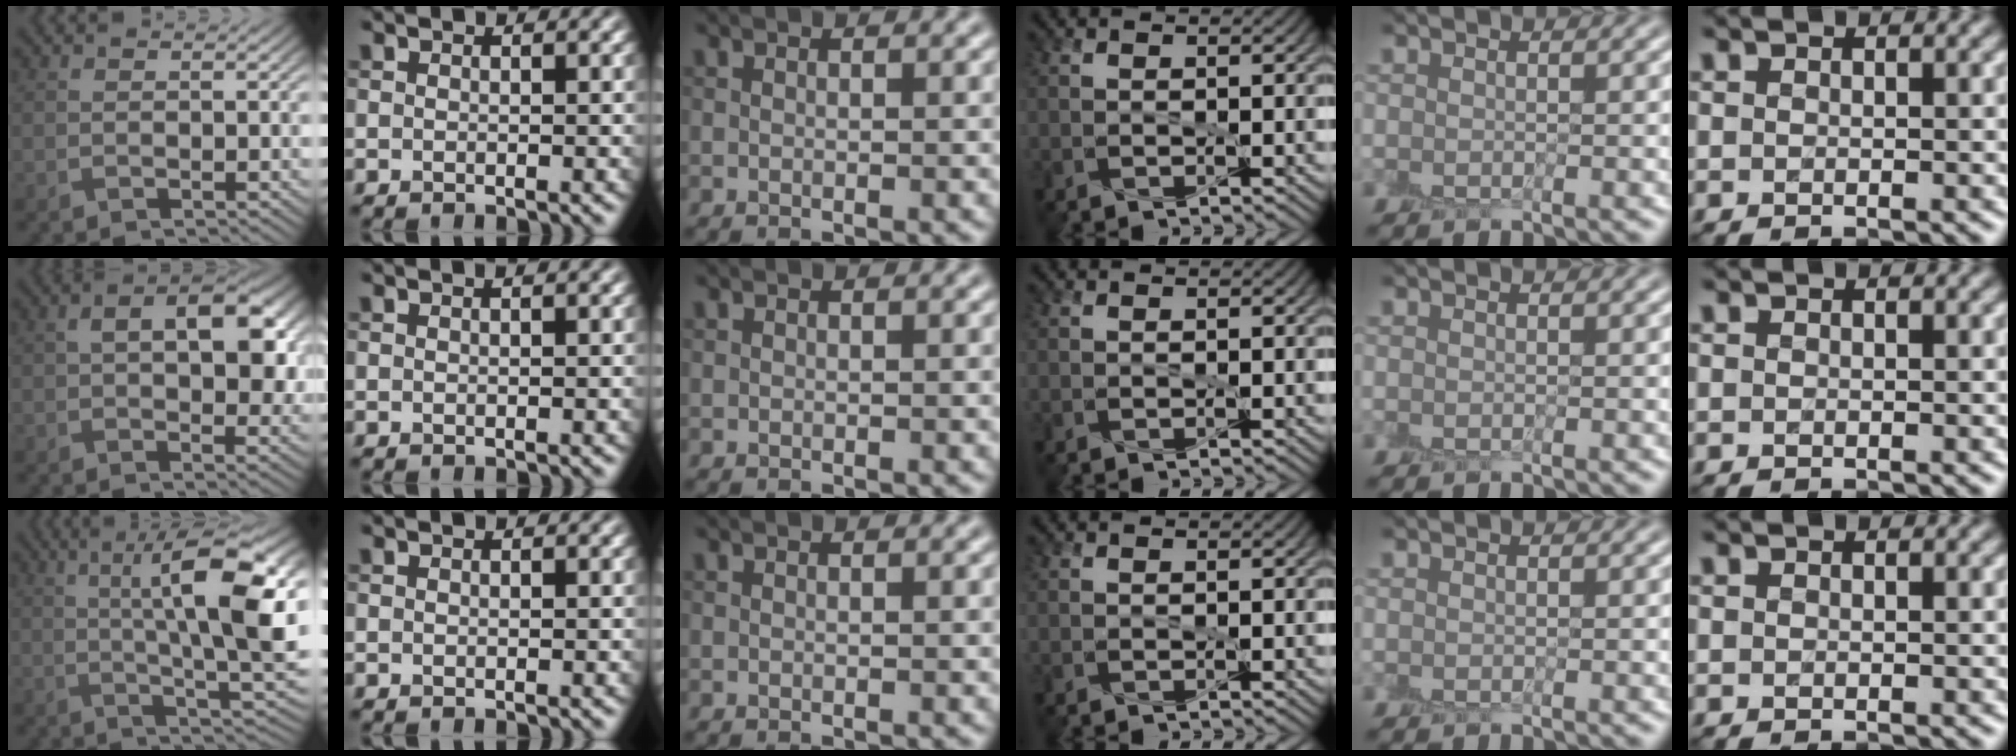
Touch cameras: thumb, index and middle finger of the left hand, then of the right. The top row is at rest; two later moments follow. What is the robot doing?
{"motion": "peel", "object": "sticky note"}